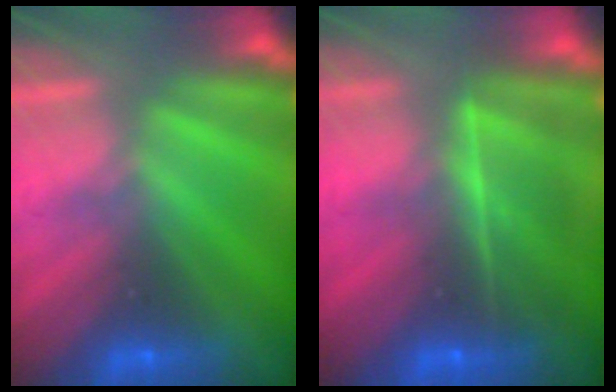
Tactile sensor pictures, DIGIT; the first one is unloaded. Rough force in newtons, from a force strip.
{"total": 8.6}